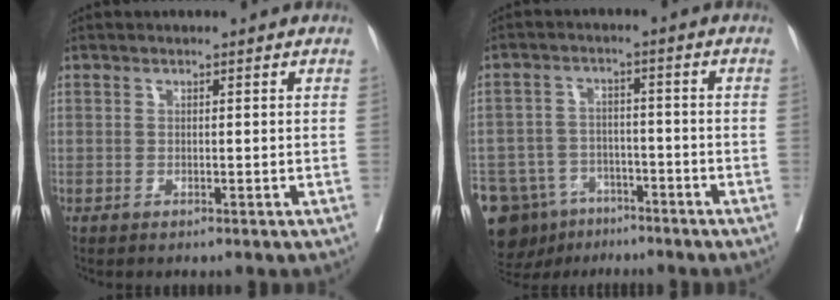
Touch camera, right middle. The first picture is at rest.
{"total": 15.1, "force": [-10.1, 9.7, 5.7], "torque": [-0.147, 0.001, -0.149]}